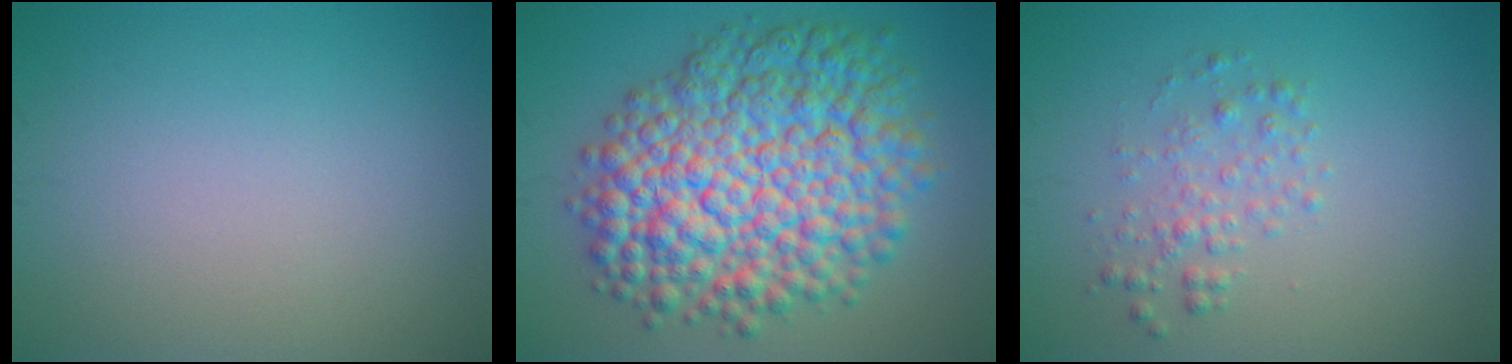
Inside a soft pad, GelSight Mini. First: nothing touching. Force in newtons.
{"total": 12.5, "press": 12.5, "slide": 0.3}
{"total": 2.0, "press": 2.0, "slide": 0.0}